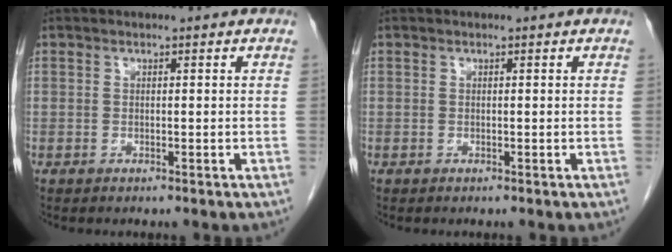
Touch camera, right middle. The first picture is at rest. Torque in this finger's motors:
{"motor_torque": [-0.19, 0.18, 0.00, 0.00]}